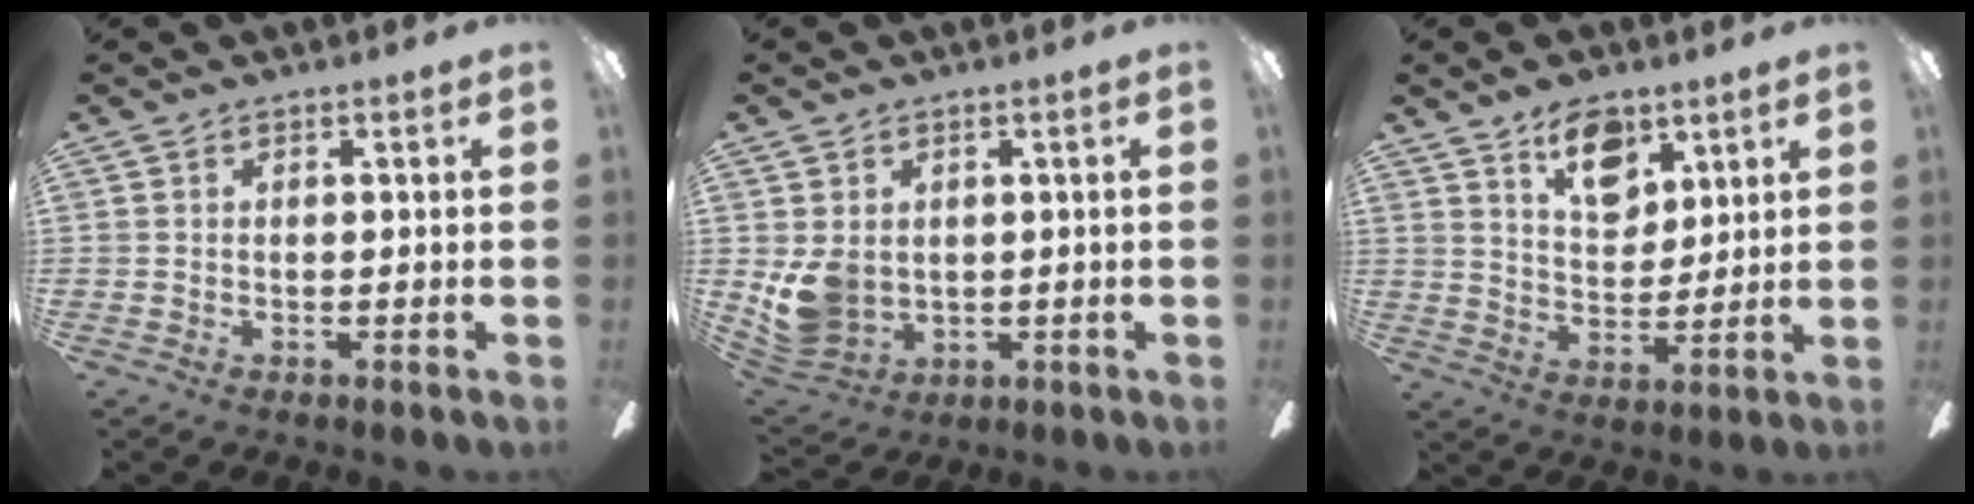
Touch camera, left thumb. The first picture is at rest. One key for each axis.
{"total": 7.6, "fx": 1.1, "fy": 6.3, "fz": 4.1, "tx": -0.106, "ty": -0.009, "tz": 0.025}
{"total": 10.7, "fx": 6.7, "fy": 6.0, "fz": 5.7, "tx": -0.083, "ty": -0.025, "tz": 0.119}